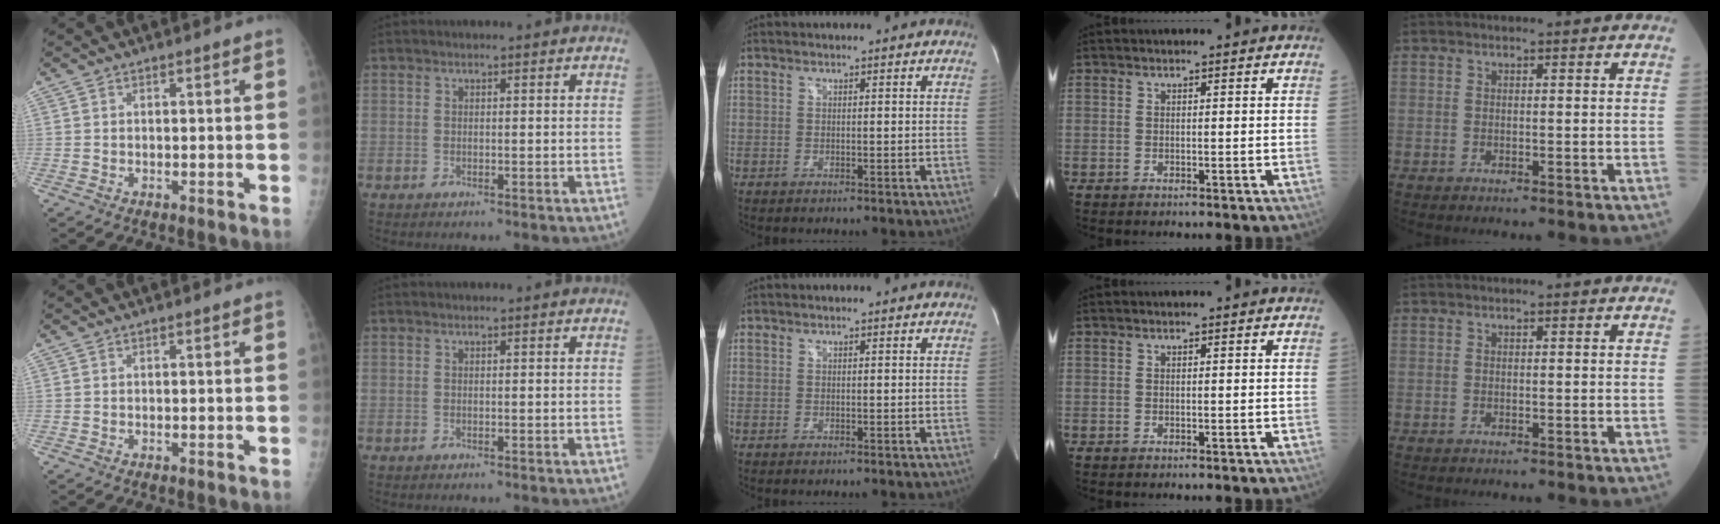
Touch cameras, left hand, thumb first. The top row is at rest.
{}